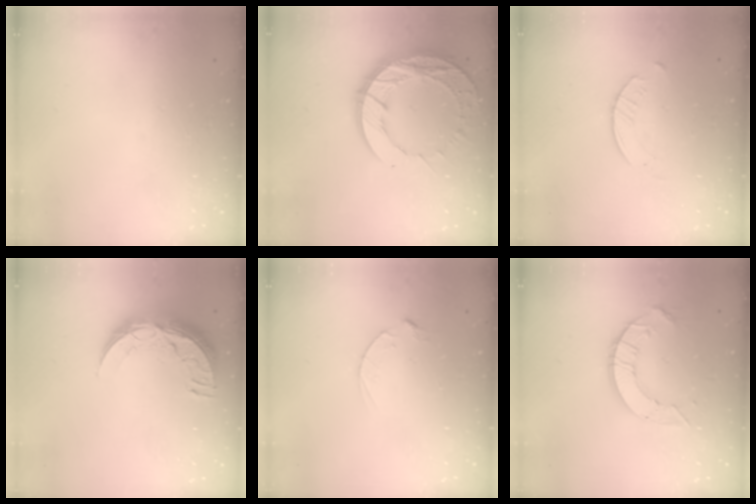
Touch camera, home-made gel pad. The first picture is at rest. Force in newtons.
{"total": 16.1, "press": 16.1, "slide": 1.3}
{"total": 3.1, "press": 3.0, "slide": 0.4}
{"total": 11.9, "press": 11.9, "slide": 0.8}
{"total": 2.8, "press": 2.8, "slide": 0.4}
{"total": 8.4, "press": 8.4, "slide": 0.6}